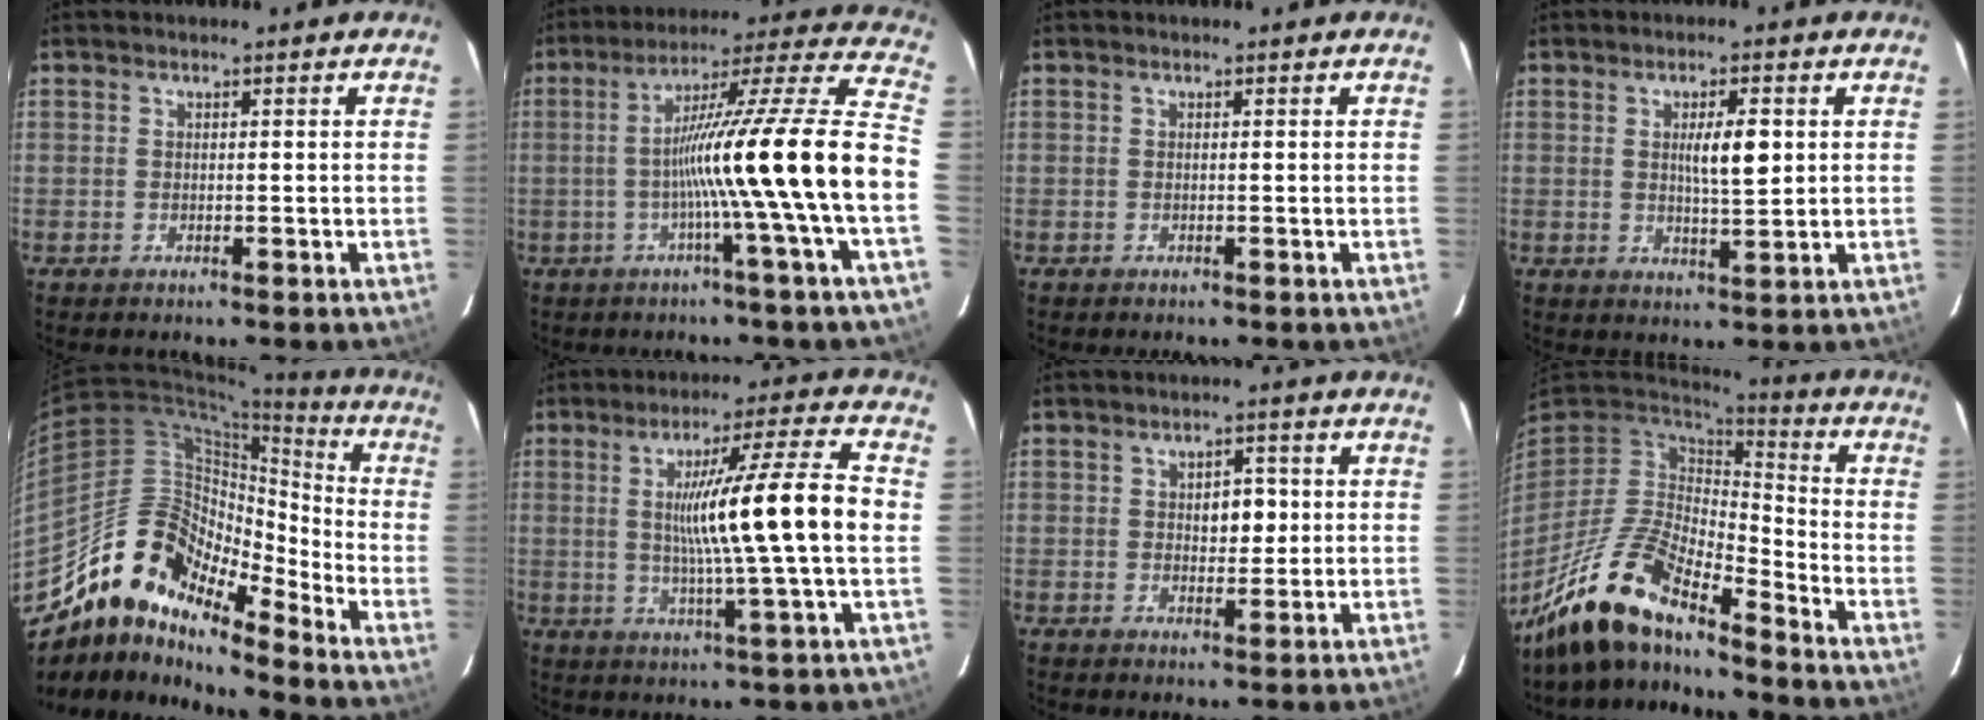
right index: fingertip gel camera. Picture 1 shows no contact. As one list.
[{"total": 19.1, "force": [-3.8, -3.0, 18.5], "torque": [-0.280, 0.006, -0.077]}, {"total": 0.0}, {"total": 5.1, "force": [1.0, 0.9, 4.9], "torque": [-0.082, 0.000, 0.018]}, {"total": 14.8, "force": [-11.0, 5.4, 8.4], "torque": [-0.148, 0.056, -0.193]}, {"total": 14.4, "force": [0.7, -1.6, 14.2], "torque": [-0.234, 0.001, 0.014]}, {"total": 3.8, "force": [0.5, 2.1, 3.1], "torque": [-0.042, 0.005, 0.012]}, {"total": 14.5, "force": [-11.6, 3.6, 8.0], "torque": [-0.155, 0.006, -0.218]}]